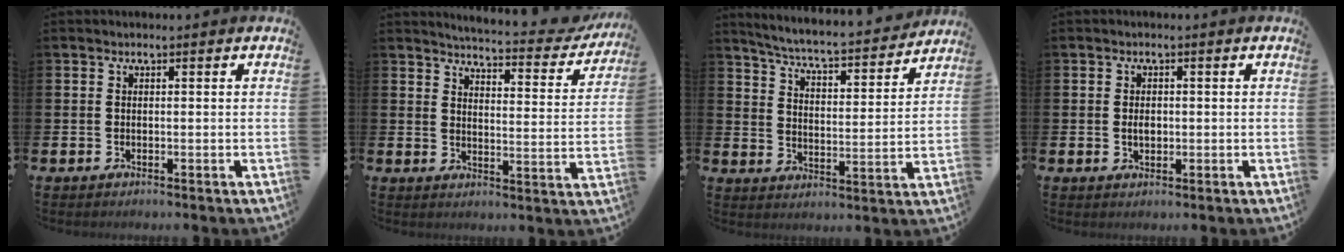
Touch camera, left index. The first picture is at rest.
{"total": 4.5, "force": [4.4, 0.3, 0.8], "torque": [-0.024, -0.041, 0.069]}
{"total": 5.9, "force": [5.6, 0.2, 1.8], "torque": [-0.062, -0.046, 0.091]}
{"total": 1.8, "force": [0.0, 1.2, 1.4], "torque": [-0.007, -0.001, -0.006]}